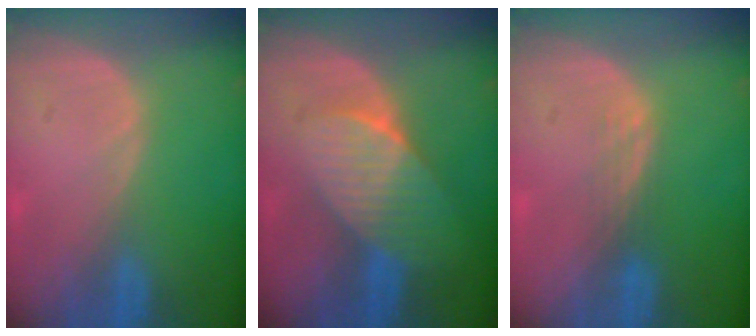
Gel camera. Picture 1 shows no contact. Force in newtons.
{"total": 7.5, "press": 6.7, "slide": 3.4}
{"total": 1.8, "press": 1.7, "slide": 0.2}